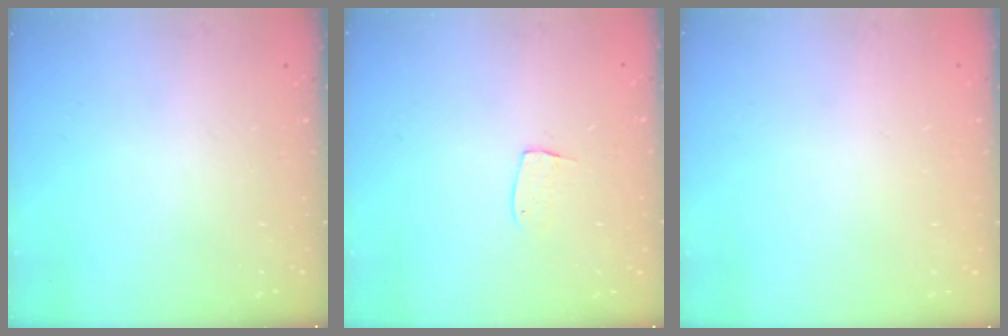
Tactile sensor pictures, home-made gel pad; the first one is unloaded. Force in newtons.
{"total": 5.2, "press": 5.2, "slide": 0.3}
{"total": 0.0}